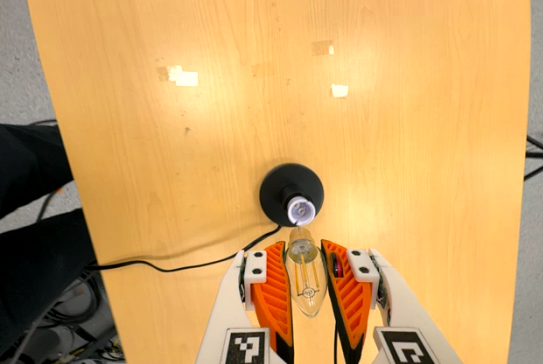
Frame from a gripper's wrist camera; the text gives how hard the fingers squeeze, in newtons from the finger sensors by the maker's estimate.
{"total": 19.9, "left": 21.2, "right": 18.6}